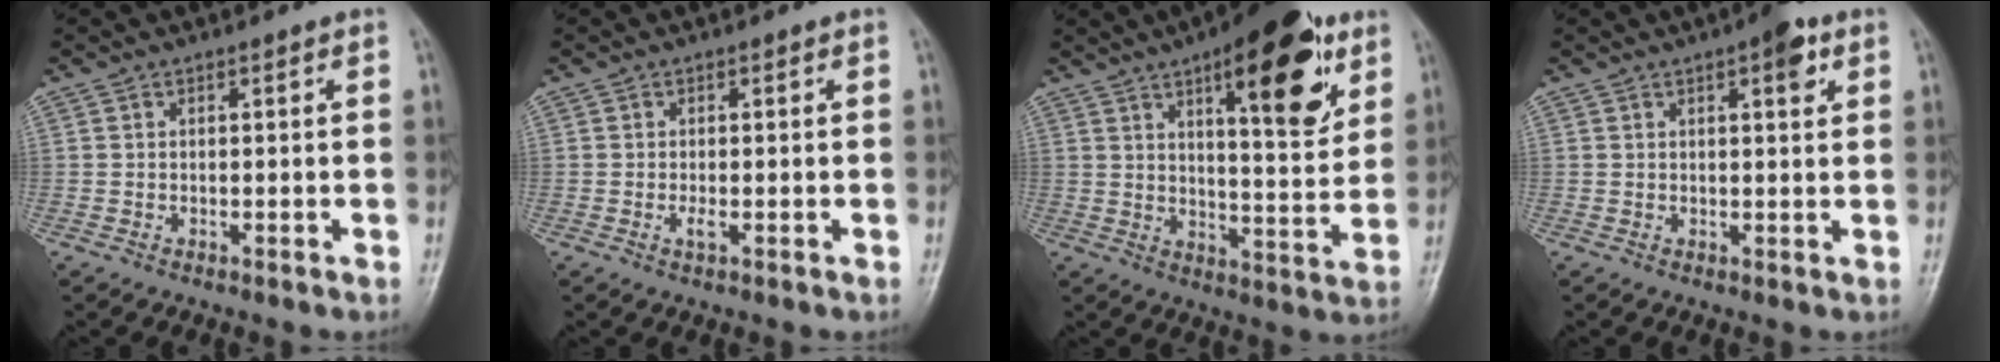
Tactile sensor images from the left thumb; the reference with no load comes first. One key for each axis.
{"total": 1.4, "fx": -0.3, "fy": 0.5, "fz": 1.3, "tx": -0.026, "ty": -0.003, "tz": -0.009}
{"total": 19.0, "fx": 9.5, "fy": 6.5, "fz": 15.1, "tx": -0.177, "ty": -0.037, "tz": 0.135}
{"total": 4.7, "fx": 2.3, "fy": 1.6, "fz": 3.8, "tx": -0.041, "ty": -0.005, "tz": 0.026}